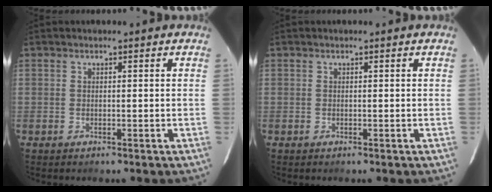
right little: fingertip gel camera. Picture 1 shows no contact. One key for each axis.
{"total": 0.0}